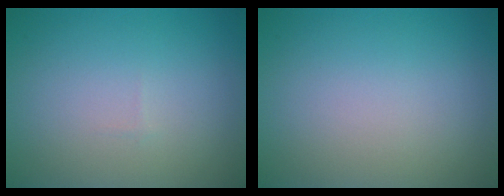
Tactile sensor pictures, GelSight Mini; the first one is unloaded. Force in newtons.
{"total": 0.0}